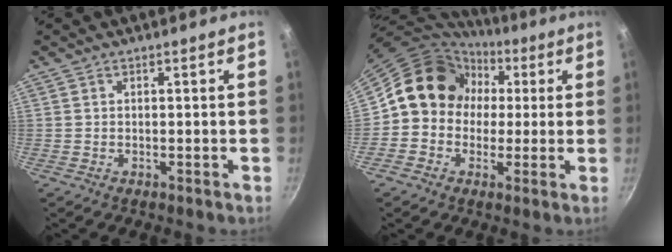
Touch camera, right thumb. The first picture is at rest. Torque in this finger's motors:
{"motor_torque": [1.12, 2.89, 0.56, -0.70, 0.10]}